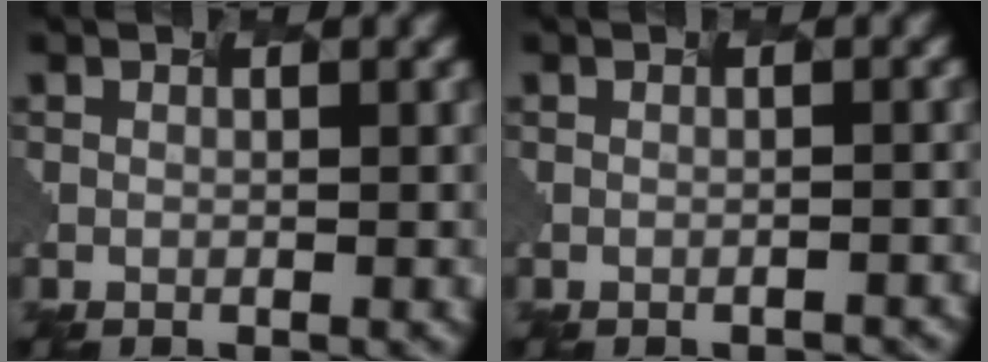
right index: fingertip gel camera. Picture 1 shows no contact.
{"total": 1.4, "force": [-0.5, 0.8, 1.1], "torque": [0.007, 0.010, 0.001]}